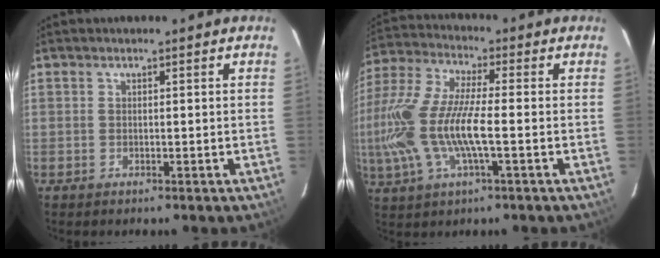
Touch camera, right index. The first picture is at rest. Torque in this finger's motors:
{"motor_torque": [1.66, -0.48, 1.05, 0.21]}